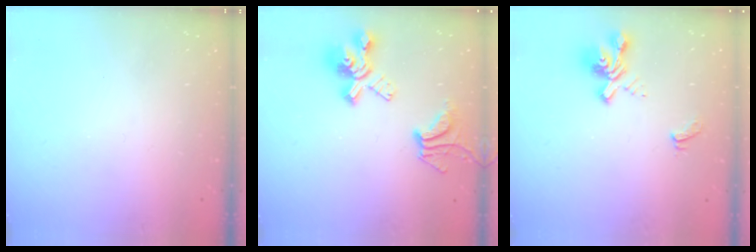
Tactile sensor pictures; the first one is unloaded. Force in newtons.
{"total": 8.0, "press": 7.6, "slide": 2.4}
{"total": 2.9, "press": 2.7, "slide": 1.2}